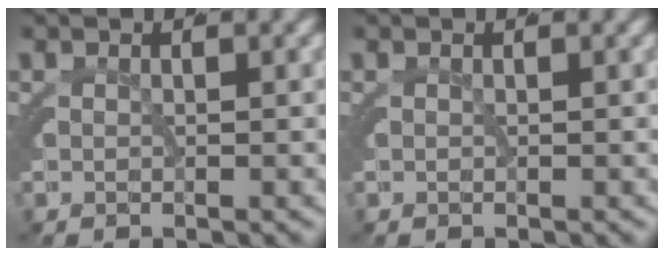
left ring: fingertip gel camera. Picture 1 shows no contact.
{"total": 0.0}